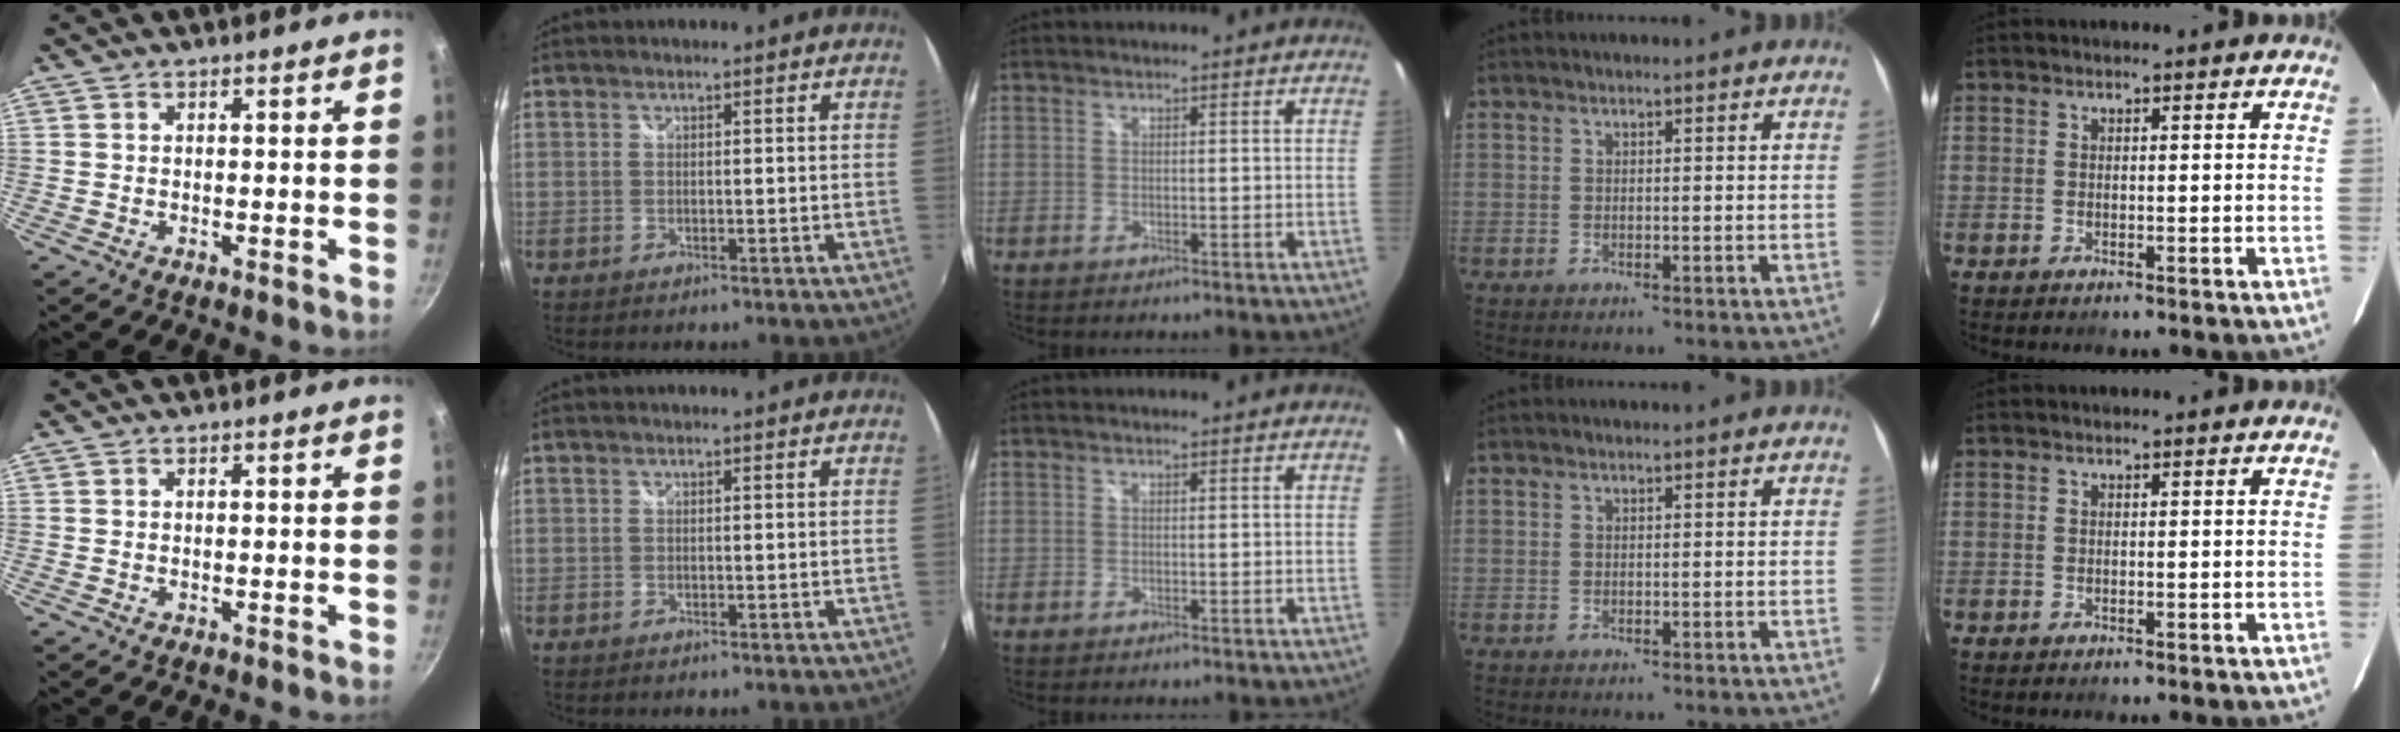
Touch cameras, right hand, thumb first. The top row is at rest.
{}